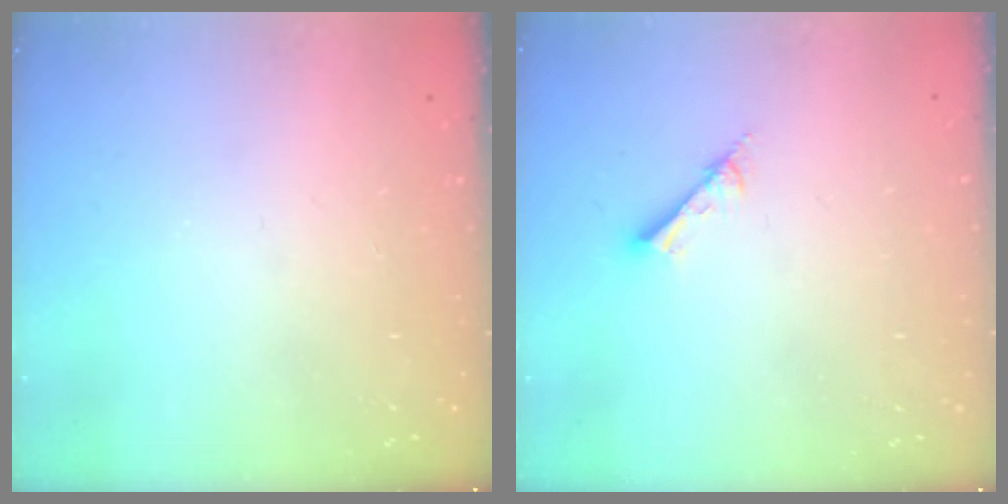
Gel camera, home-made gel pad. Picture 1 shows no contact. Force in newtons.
{"total": 2.6, "press": 2.6, "slide": 0.1}